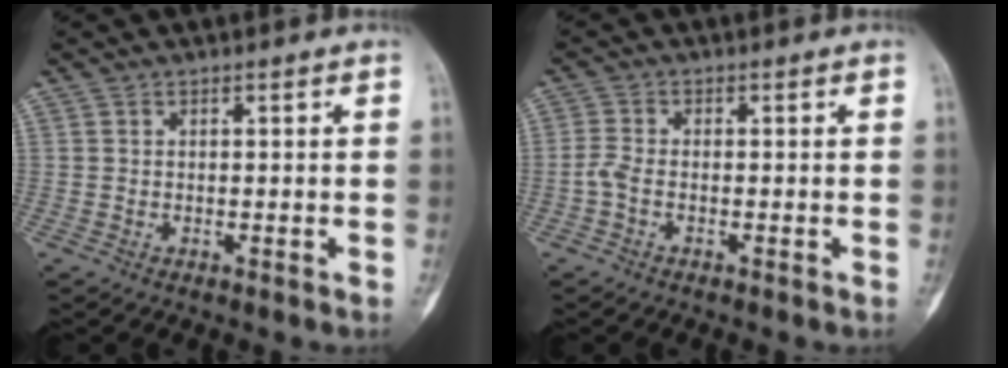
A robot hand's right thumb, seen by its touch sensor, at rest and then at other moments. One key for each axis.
{"total": 2.5, "fx": -0.9, "fy": 1.2, "fz": 2.0, "tx": -0.050, "ty": 0.003, "tz": -0.025}